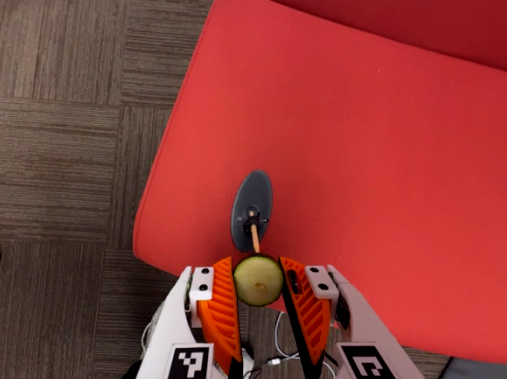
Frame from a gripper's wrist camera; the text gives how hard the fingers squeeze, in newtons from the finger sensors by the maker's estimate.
{"total": 7.8, "left": 7.6, "right": 7.9}